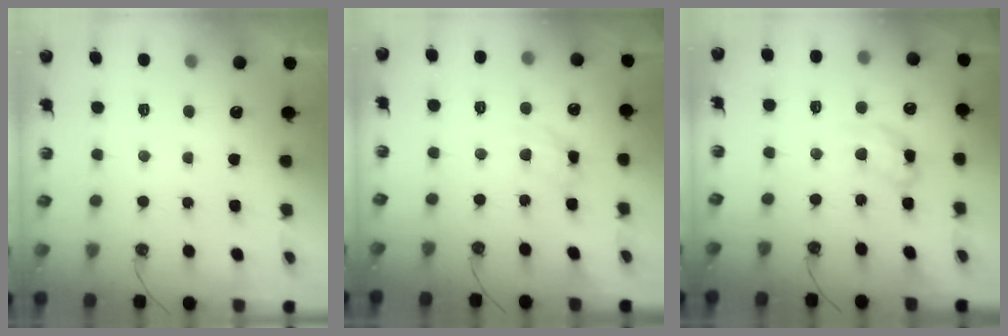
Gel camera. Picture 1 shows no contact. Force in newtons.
{"total": 9.8, "press": 9.8, "slide": 0.7}
{"total": 12.3, "press": 12.3, "slide": 0.8}